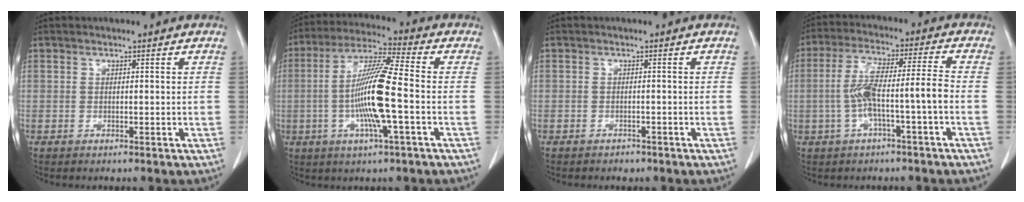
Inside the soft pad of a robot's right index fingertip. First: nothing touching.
{"total": 12.4, "force": [-2.0, 0.2, 12.2], "torque": [-0.236, 0.000, -0.044]}
{"total": 1.3, "force": [-1.0, 0.7, 0.2], "torque": [-0.010, 0.000, -0.011]}
{"total": 8.8, "force": [-2.0, 0.2, 8.5], "torque": [-0.168, 0.028, -0.033]}